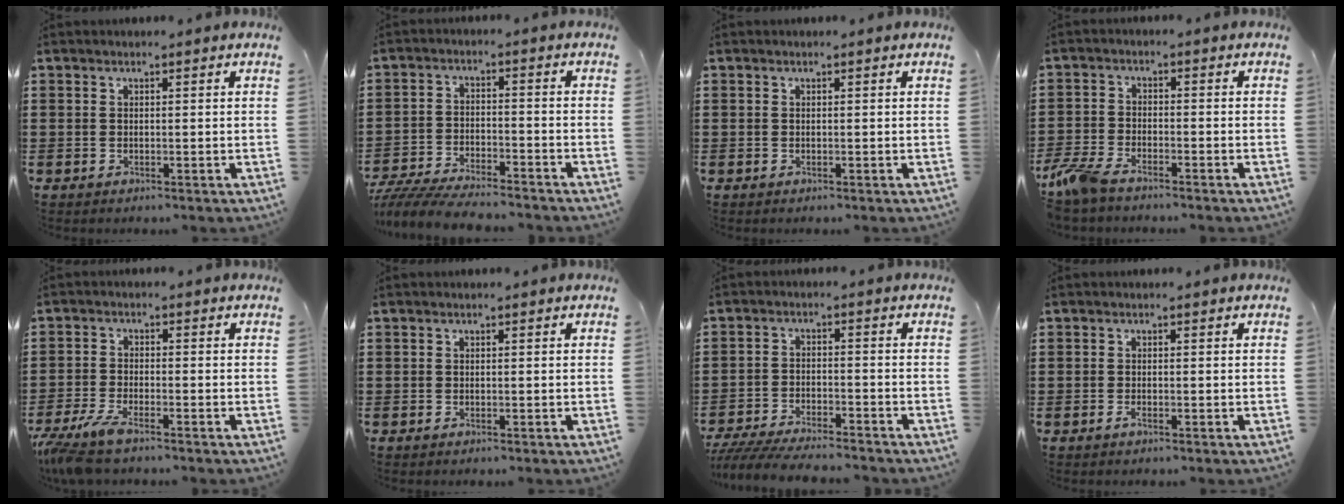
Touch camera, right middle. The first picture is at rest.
{"total": 6.3, "force": [-6.0, 0.6, 1.5], "torque": [-0.033, 0.002, -0.118]}
{"total": 0.0}
{"total": 4.8, "force": [-4.0, 1.2, 2.4], "torque": [-0.074, -0.008, -0.084]}
{"total": 4.6, "force": [-3.8, 0.3, 2.5], "torque": [-0.078, -0.021, -0.080]}
{"total": 0.0}
{"total": 5.5, "force": [-5.2, 0.4, 1.5], "torque": [-0.036, -0.007, -0.105]}
{"total": 0.9, "force": [-0.7, 0.3, 0.5], "torque": [-0.011, -0.006, -0.013]}